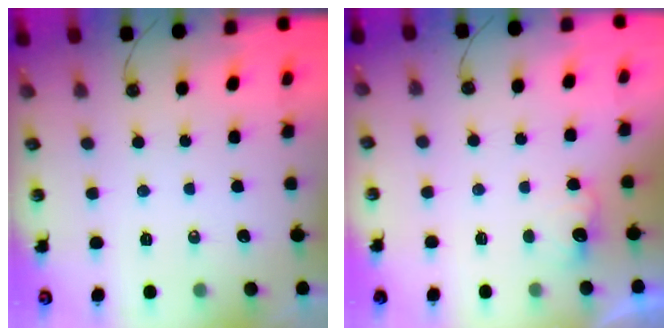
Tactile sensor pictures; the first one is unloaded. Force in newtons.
{"total": 2.8, "press": 2.7, "slide": 0.9}